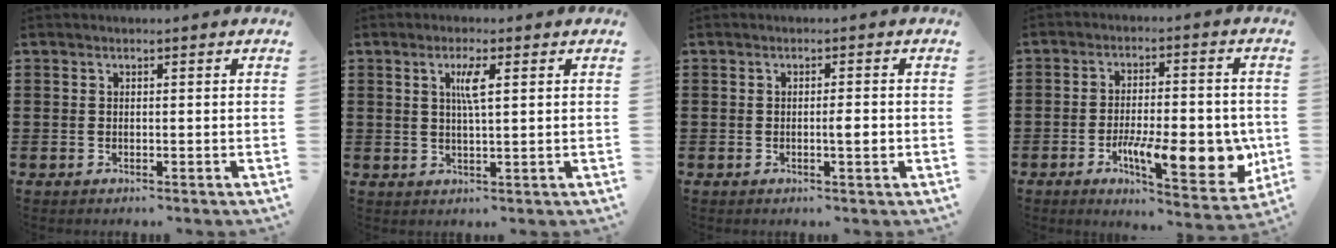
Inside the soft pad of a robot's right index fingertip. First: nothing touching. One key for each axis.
{"total": 3.4, "fx": 1.0, "fy": 0.4, "fz": 3.2, "tx": -0.066, "ty": 0.002, "tz": 0.015}
{"total": 2.1, "fx": -0.3, "fy": 0.3, "fz": 2.1, "tx": -0.036, "ty": -0.004, "tz": -0.005}
{"total": 13.3, "fx": -4.0, "fy": 4.7, "fz": 11.8, "tx": -0.175, "ty": -0.008, "tz": -0.061}